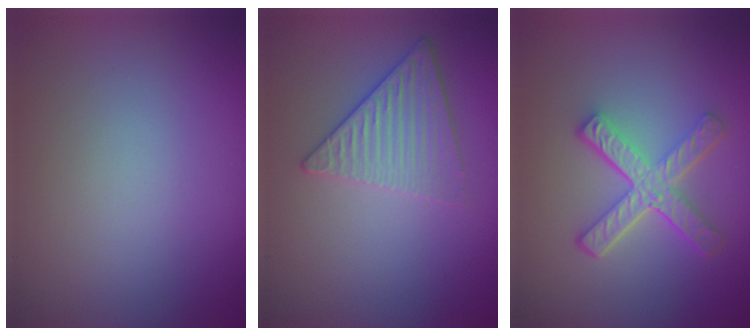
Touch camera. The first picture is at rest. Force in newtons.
{"total": 3.3, "press": 3.2, "slide": 0.9}
{"total": 5.0, "press": 3.6, "slide": 3.5}